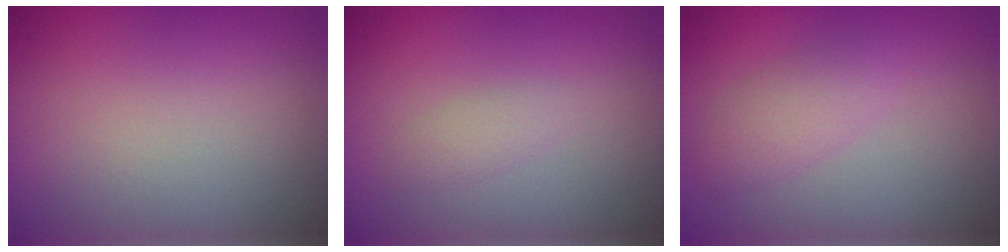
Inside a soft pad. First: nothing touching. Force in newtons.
{"total": 1.1, "press": 1.1, "slide": 0.0}
{"total": 2.2, "press": 2.2, "slide": 0.1}